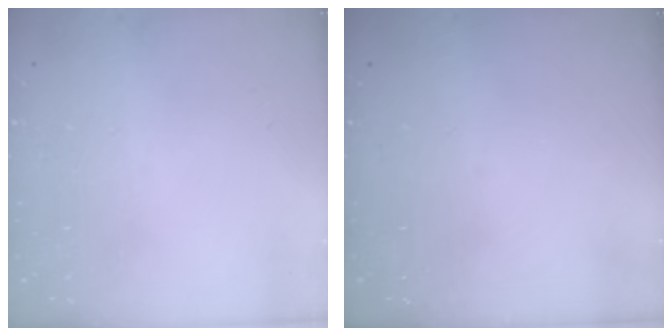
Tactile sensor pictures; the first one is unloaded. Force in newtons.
{"total": 0.0}